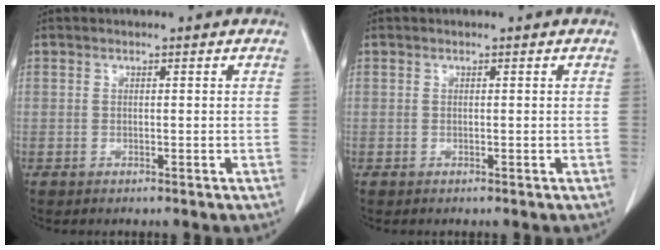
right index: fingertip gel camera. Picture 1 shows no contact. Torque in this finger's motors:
{"motor_torque": [-0.03, 0.03, 0.00, 0.00]}